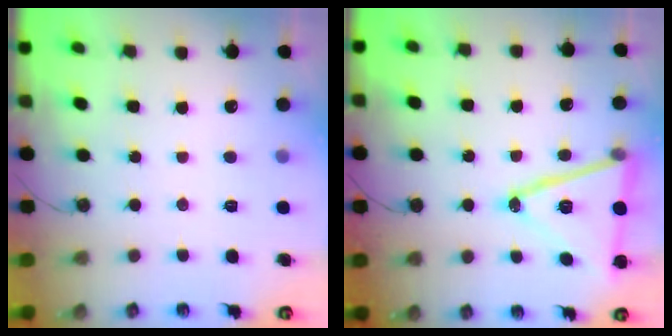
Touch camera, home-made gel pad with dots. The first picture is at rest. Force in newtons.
{"total": 18.5, "press": 18.2, "slide": 3.4}